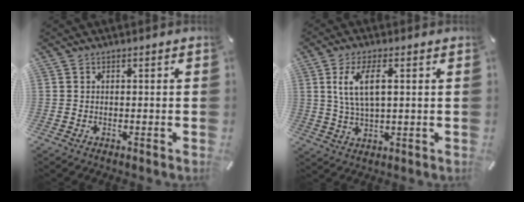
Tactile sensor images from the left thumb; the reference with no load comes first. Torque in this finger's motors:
{"motor_torque": [0.51, 0.81, 1.15, -0.67, 0.40]}